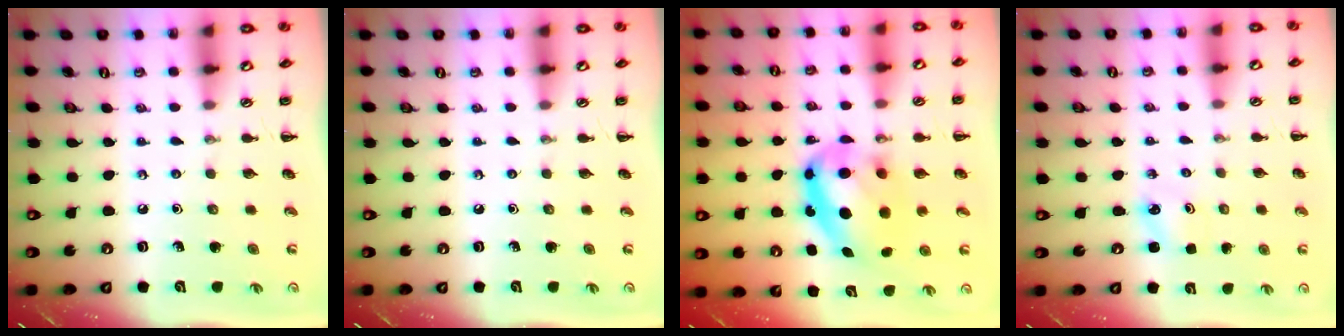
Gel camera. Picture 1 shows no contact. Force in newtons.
{"total": 0.0}
{"total": 13.6, "press": 13.2, "slide": 2.9}
{"total": 1.8, "press": 1.7, "slide": 0.5}